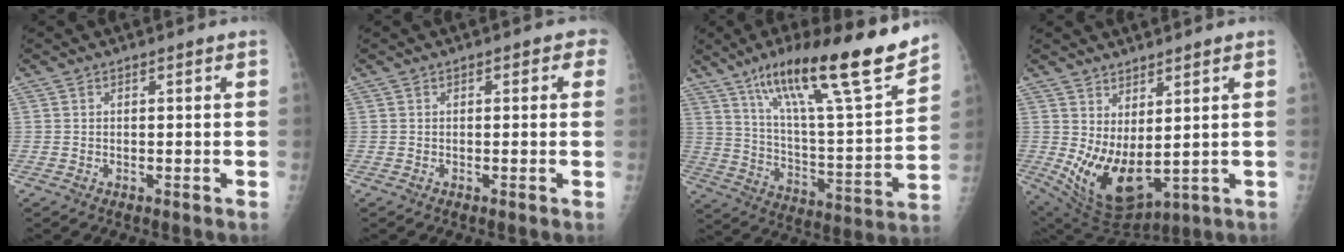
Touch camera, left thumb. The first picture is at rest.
{"total": 2.5, "force": [1.1, 1.5, 1.7], "torque": [0.001, 0.003, 0.007]}
{"total": 25.3, "force": [17.2, 4.7, 18.0], "torque": [-0.267, -0.062, 0.287]}
{"total": 11.9, "force": [2.2, 5.5, 10.3], "torque": [-0.180, -0.033, 0.067]}